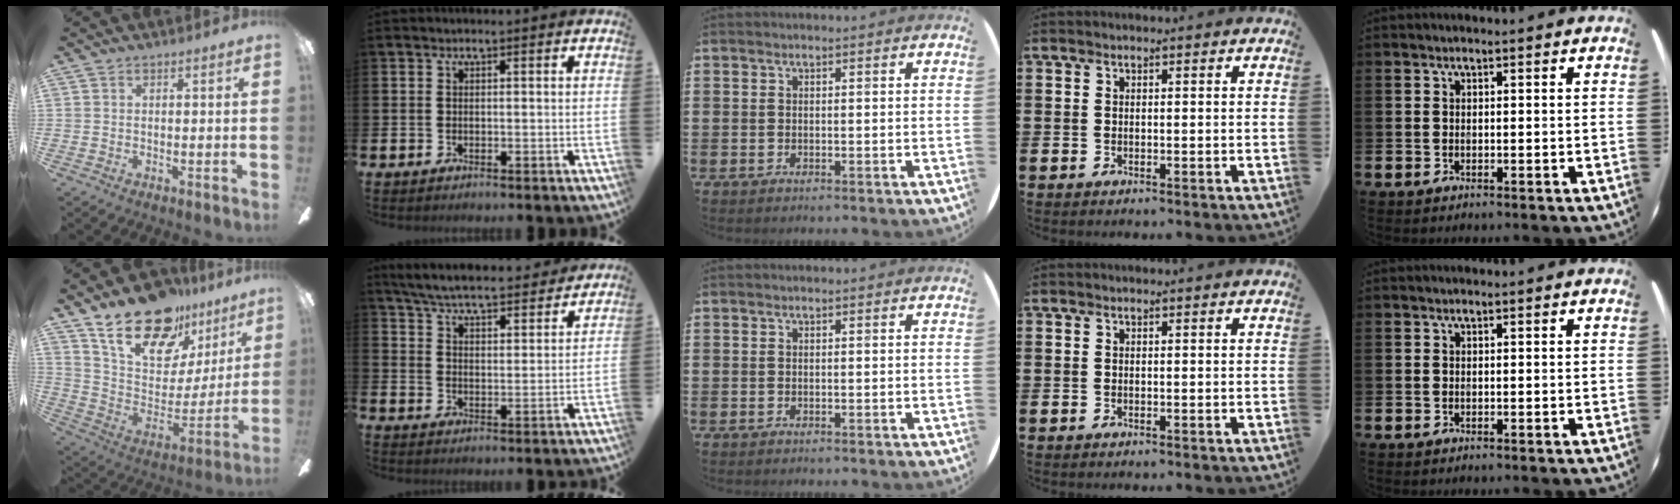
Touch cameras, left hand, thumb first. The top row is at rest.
{"thumb": {"total": 22.3, "force": [16.2, 10.8, 11.0], "torque": [-0.188, -0.099, 0.291]}, "index": {"total": 6.4, "force": [6.2, 0.7, 1.5], "torque": [-0.054, -0.042, 0.107]}}